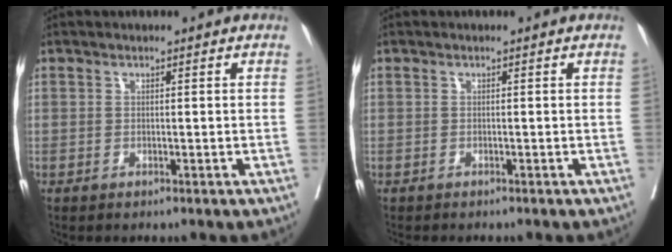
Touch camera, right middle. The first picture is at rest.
{"total": 1.5, "force": [-1.4, 0.2, 0.6], "torque": [-0.016, -0.005, -0.019]}